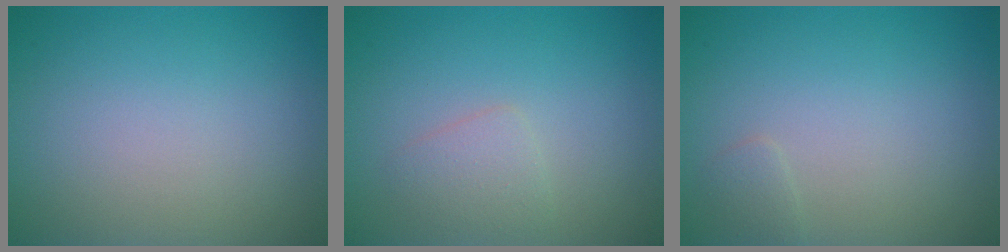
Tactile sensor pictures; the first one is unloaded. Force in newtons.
{"total": 1.5, "press": 1.5, "slide": 0.1}
{"total": 0.8, "press": 0.8, "slide": 0.0}